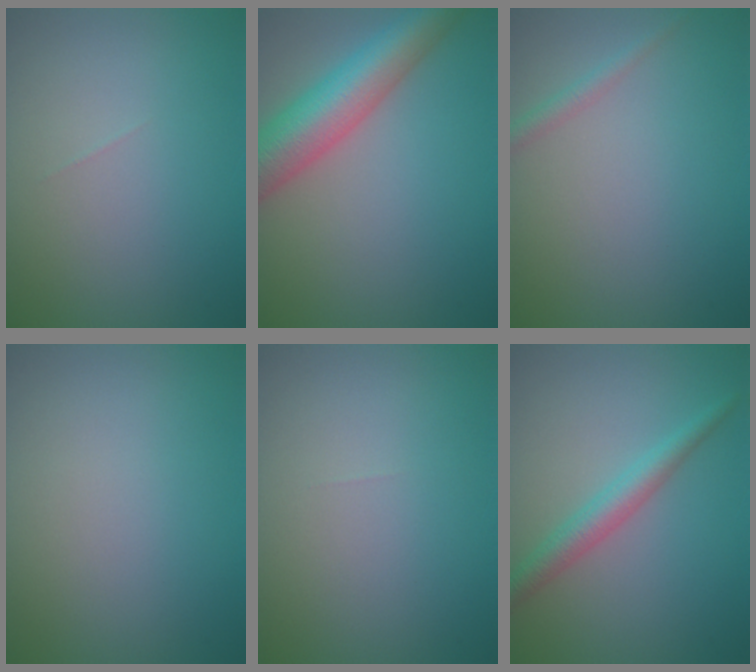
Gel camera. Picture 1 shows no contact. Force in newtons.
{"total": 8.2, "press": 8.2, "slide": 0.4}
{"total": 1.3, "press": 1.3, "slide": 0.1}
{"total": 0.0}
{"total": 0.0}
{"total": 2.9, "press": 2.9, "slide": 0.0}